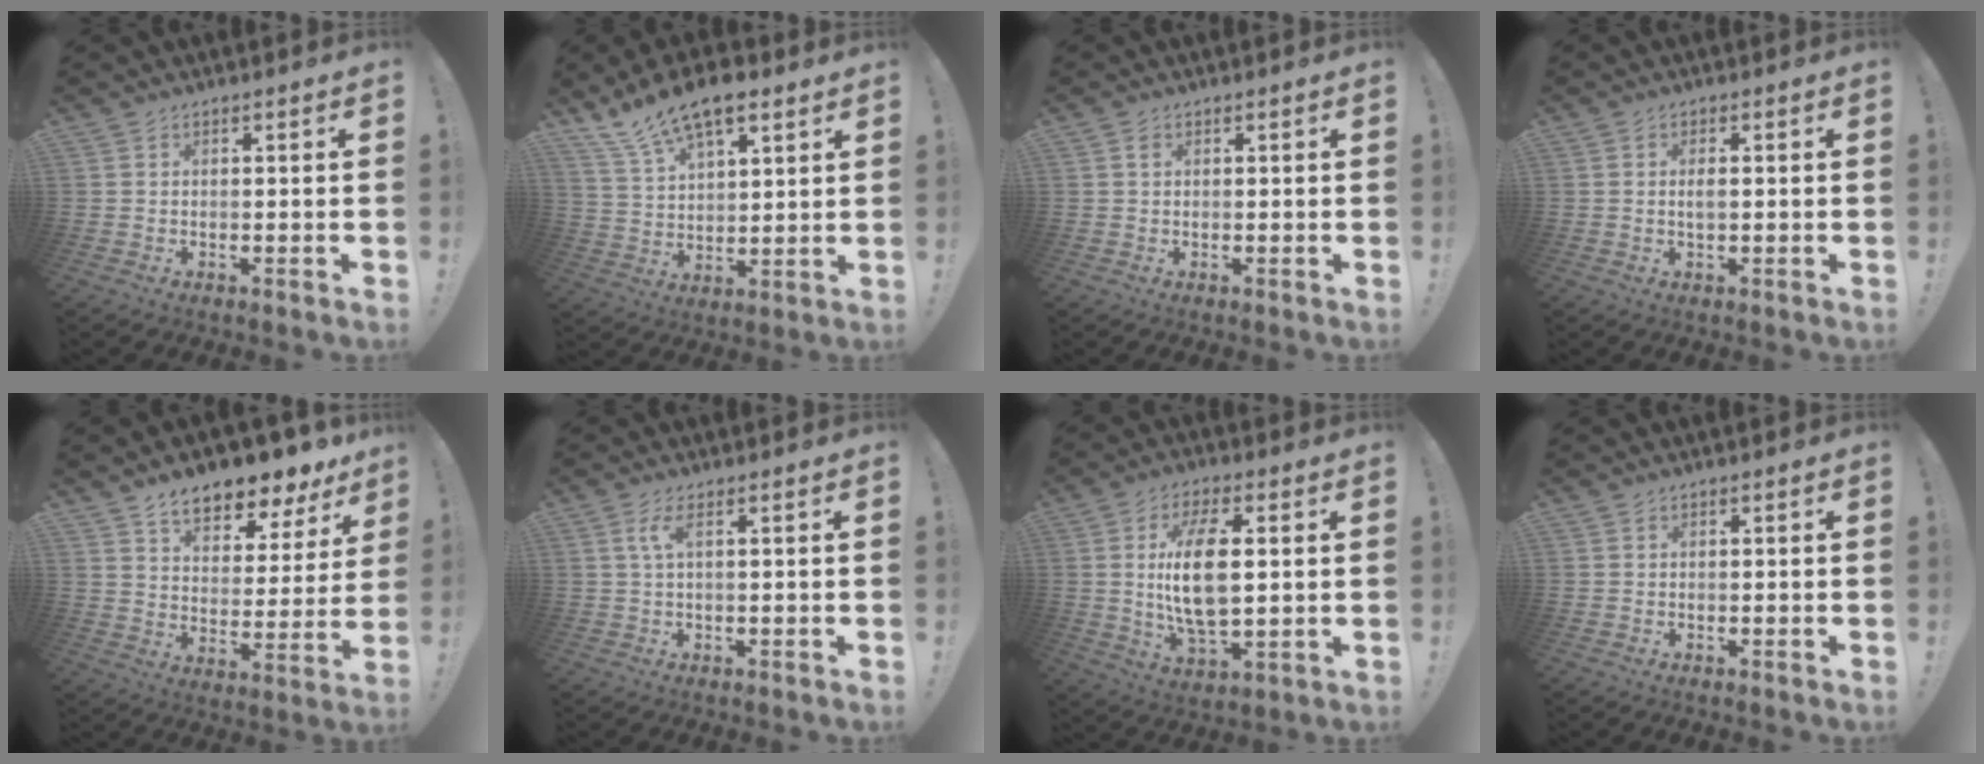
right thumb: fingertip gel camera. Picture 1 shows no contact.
{"total": 13.1, "force": [9.3, 5.1, 7.6], "torque": [-0.145, -0.049, 0.172]}
{"total": 0.8, "force": [0.3, 0.7, 0.3], "torque": [-0.003, 0.002, 0.004]}
{"total": 1.8, "force": [0.1, 0.5, 1.7], "torque": [-0.026, -0.003, 0.000]}
{"total": 11.0, "force": [8.9, 4.2, 4.9], "torque": [-0.074, -0.075, 0.155]}
{"total": 3.6, "force": [1.1, 0.6, 3.4], "torque": [-0.062, 0.000, 0.017]}
{"total": 14.8, "force": [1.9, 6.7, 13.0], "torque": [-0.248, -0.015, 0.024]}
{"total": 0.0}